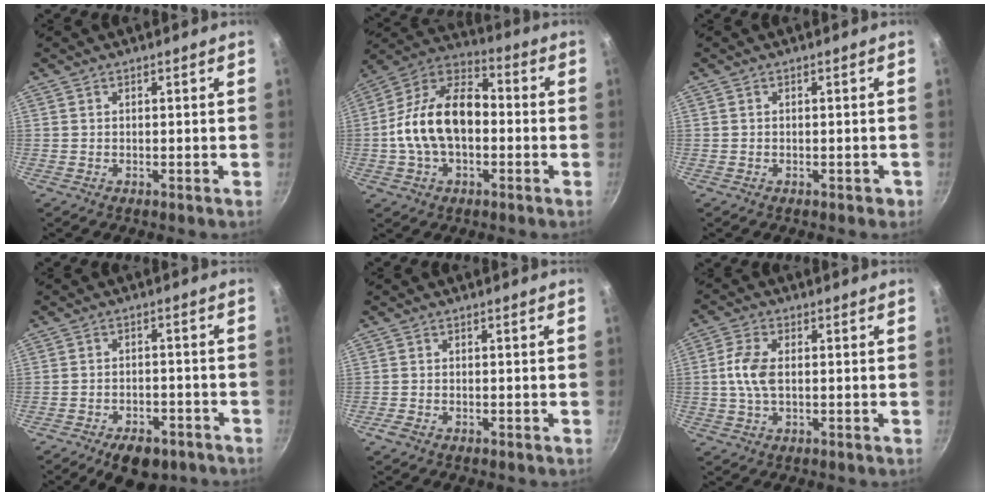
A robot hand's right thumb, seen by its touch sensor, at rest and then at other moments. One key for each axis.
{"total": 17.0, "fx": -1.7, "fy": 10.7, "fz": 13.2, "tx": -0.209, "ty": 0.045, "tz": -0.048}
{"total": 1.1, "fx": -0.5, "fy": 0.8, "fz": 0.6, "tx": 0.001, "ty": 0.010, "tz": -0.001}
{"total": 9.0, "fx": -5.9, "fy": 4.8, "fz": 4.8, "tx": -0.057, "ty": 0.033, "tz": -0.074}
{"total": 1.7, "fx": -1.1, "fy": 0.9, "fz": 1.0, "tx": -0.026, "ty": 0.007, "tz": -0.024}
{"total": 6.2, "fx": 0.1, "fy": 3.4, "fz": 5.1, "tx": -0.109, "ty": 0.010, "tz": -0.004}